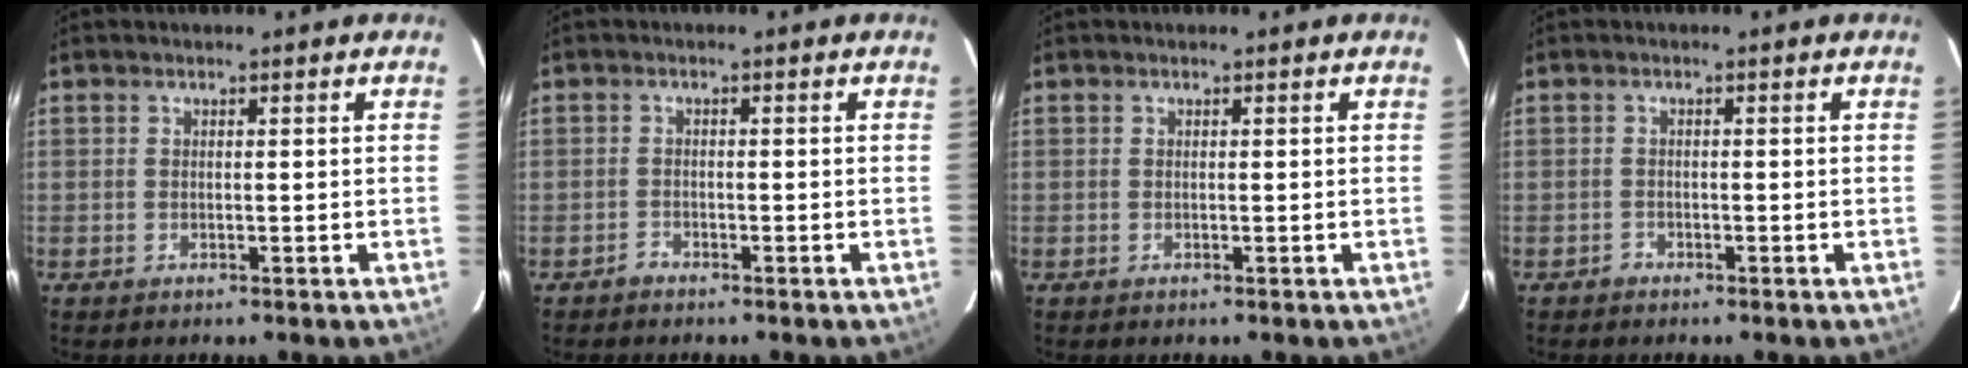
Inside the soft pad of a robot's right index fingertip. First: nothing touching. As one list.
[{"total": 1.2, "force": [-1.1, 0.4, -0.1], "torque": [0.003, 0.005, -0.022]}, {"total": 0.0}, {"total": 1.1, "force": [-0.9, 0.6, -0.2], "torque": [0.004, 0.006, -0.017]}]